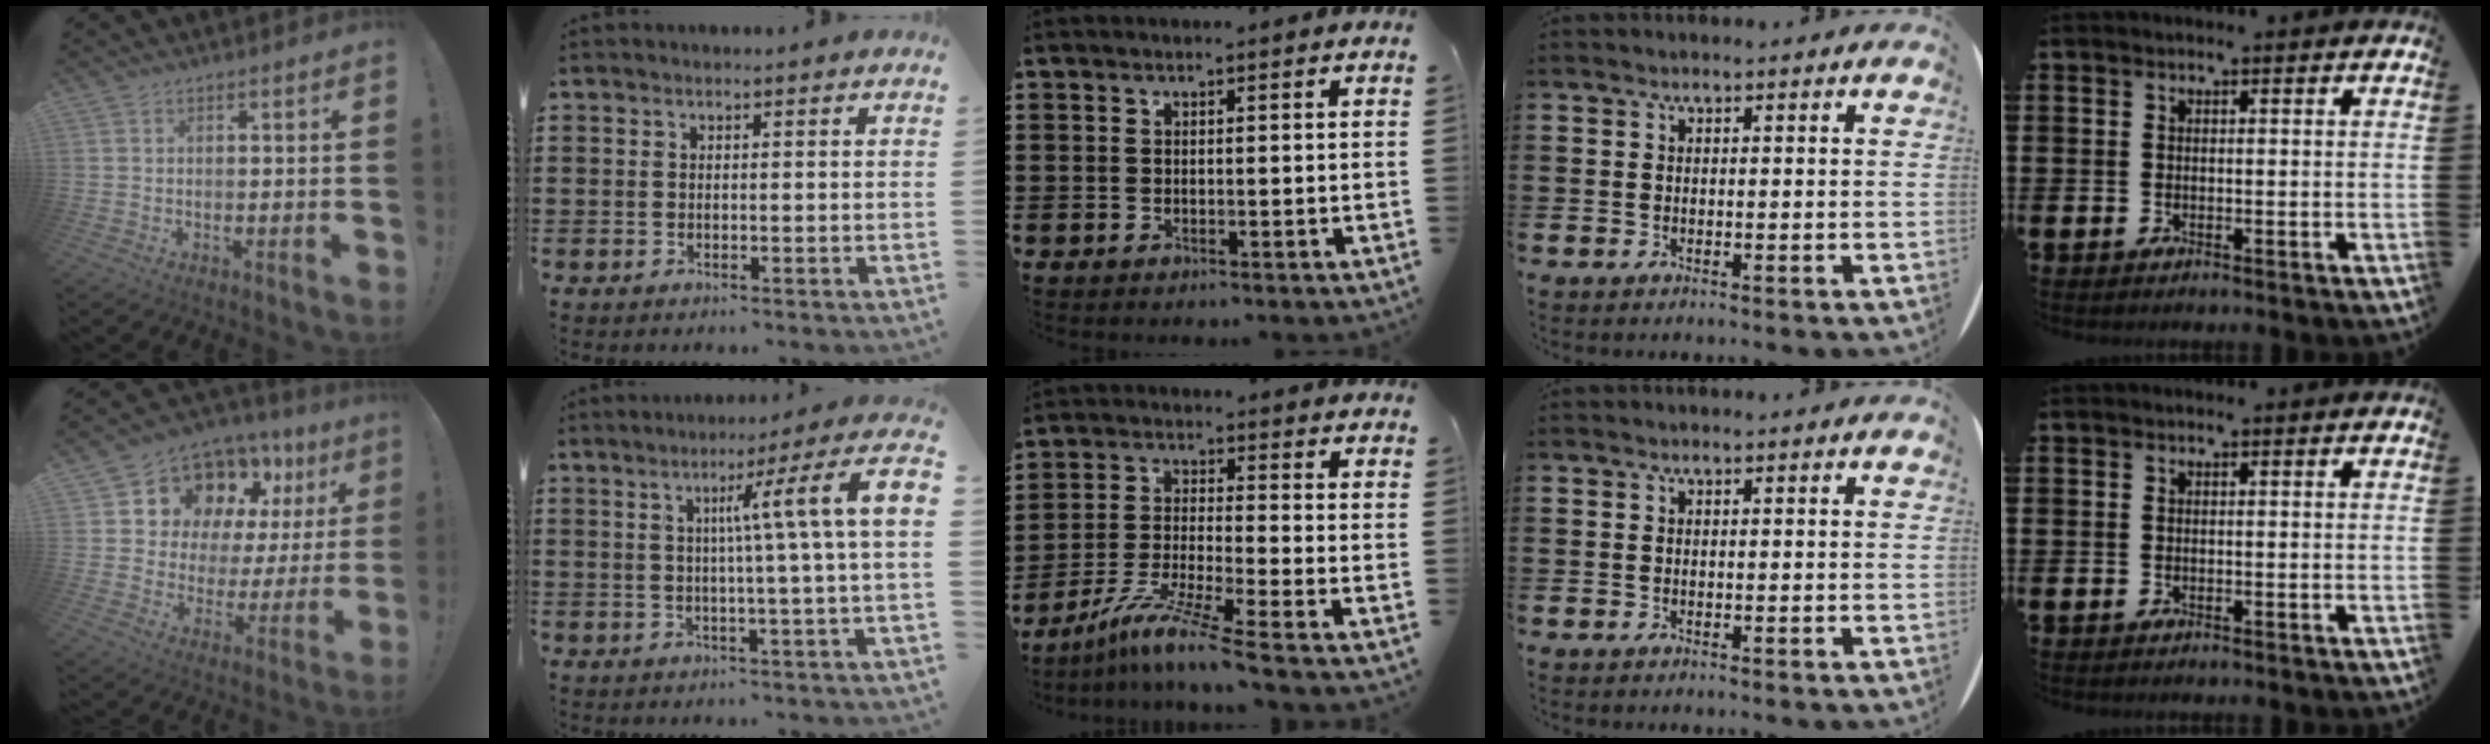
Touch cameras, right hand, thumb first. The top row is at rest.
{"thumb": {"total": 12.6, "force": [8.0, 7.8, 5.8], "torque": [-0.092, -0.065, 0.151]}, "index": {"total": 9.1, "force": [1.4, -1.1, 9.0], "torque": [-0.152, -0.008, 0.013]}, "middle": {"total": 7.8, "force": [-5.9, -0.2, 5.1], "torque": [-0.105, -0.018, -0.116]}}